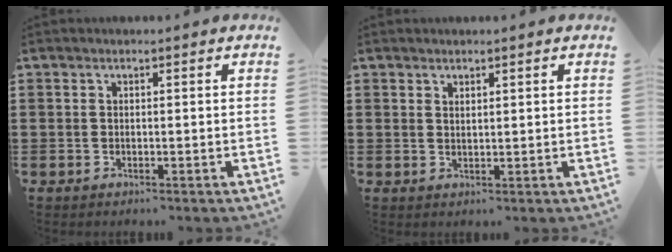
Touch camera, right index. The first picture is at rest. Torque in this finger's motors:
{"motor_torque": [-0.43, 0.79, -0.05, -0.01]}